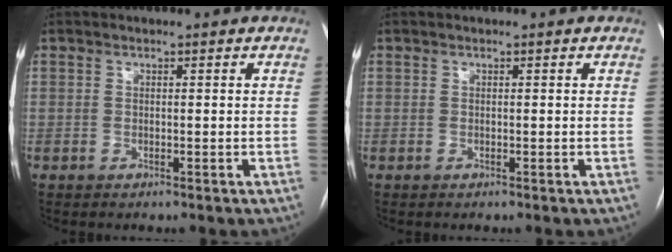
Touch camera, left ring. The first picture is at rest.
{"total": 0.0}